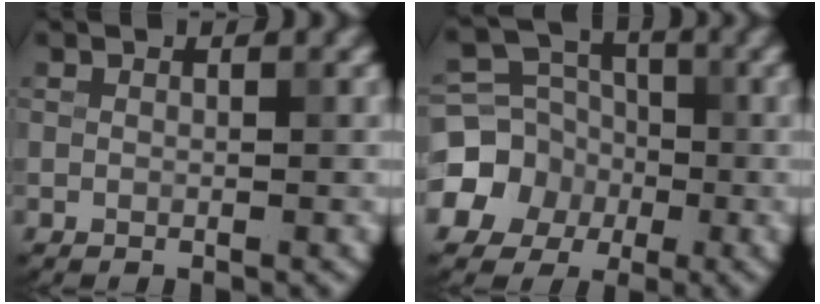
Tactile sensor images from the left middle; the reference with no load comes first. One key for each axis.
{"total": 7.6, "fx": -2.2, "fy": 6.9, "fz": 2.1, "tx": -0.042, "ty": -0.003, "tz": -0.063}